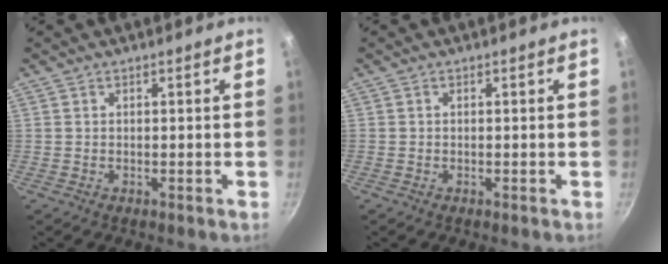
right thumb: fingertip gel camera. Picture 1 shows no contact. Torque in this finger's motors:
{"motor_torque": [0.38, 0.09, -0.44, 0.10, 0.04]}